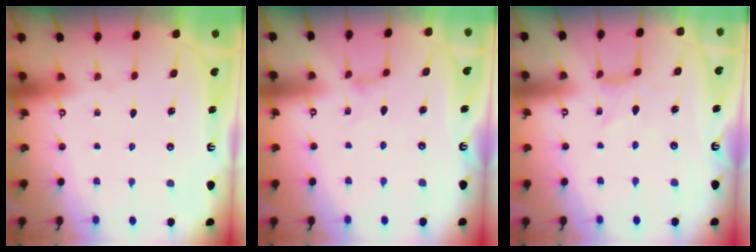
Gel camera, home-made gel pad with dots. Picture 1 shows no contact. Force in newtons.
{"total": 1.3, "press": 1.3, "slide": 0.4}
{"total": 0.0}